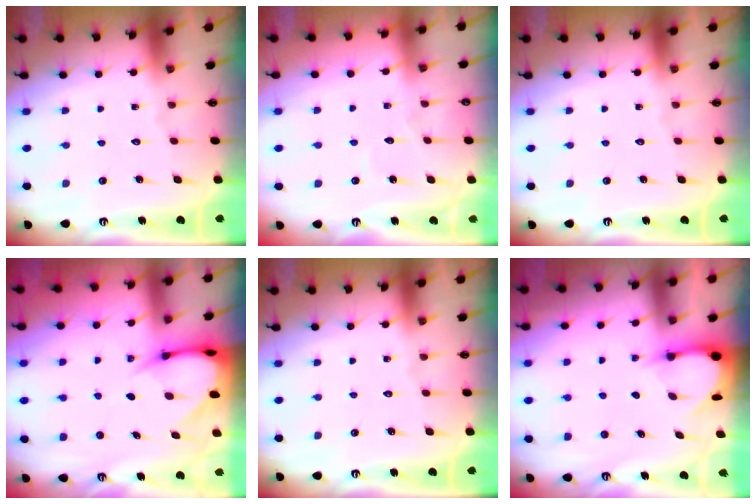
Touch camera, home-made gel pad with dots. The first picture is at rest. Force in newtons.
{"total": 2.5, "press": 2.5, "slide": 0.3}
{"total": 0.0}
{"total": 5.4, "press": 5.4, "slide": 0.7}
{"total": 0.0}
{"total": 3.3, "press": 3.3, "slide": 0.4}